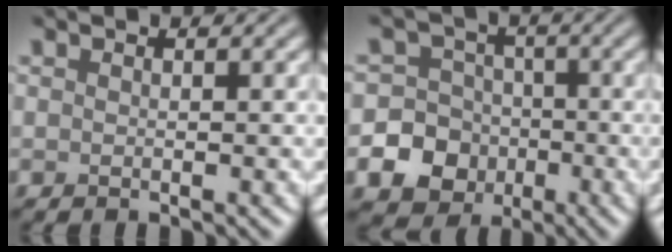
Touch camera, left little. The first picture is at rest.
{"total": 13.5, "force": [-4.5, 12.5, 2.7], "torque": [-0.076, -0.026, -0.095]}